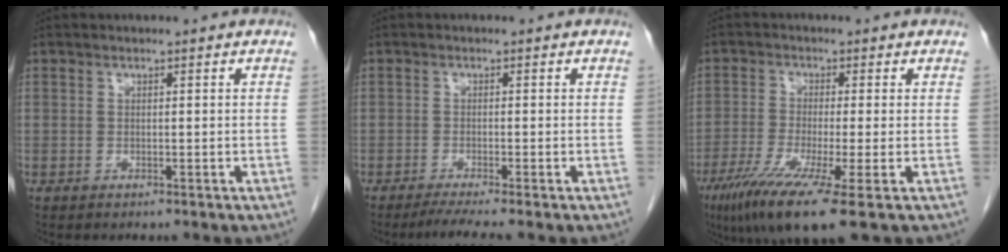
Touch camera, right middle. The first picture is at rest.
{"total": 3.4, "force": [-2.6, -0.8, 1.9], "torque": [-0.037, -0.012, -0.050]}
{"total": 10.8, "force": [-5.9, -0.1, 9.0], "torque": [-0.163, -0.035, -0.102]}